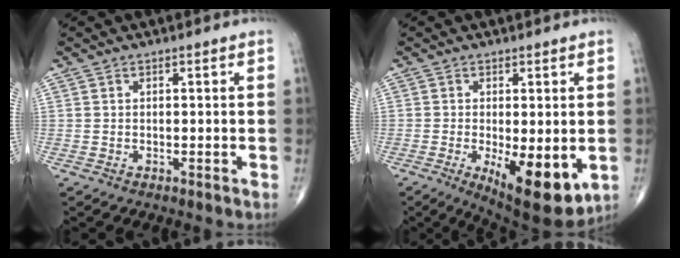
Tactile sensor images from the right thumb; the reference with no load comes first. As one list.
[{"total": 12.4, "force": [-3.0, 4.6, 11.1], "torque": [-0.154, -0.026, -0.031]}]